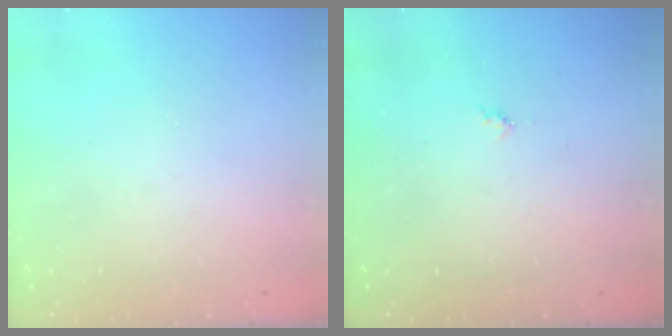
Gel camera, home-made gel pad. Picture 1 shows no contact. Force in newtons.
{"total": 3.9, "press": 3.9, "slide": 0.4}